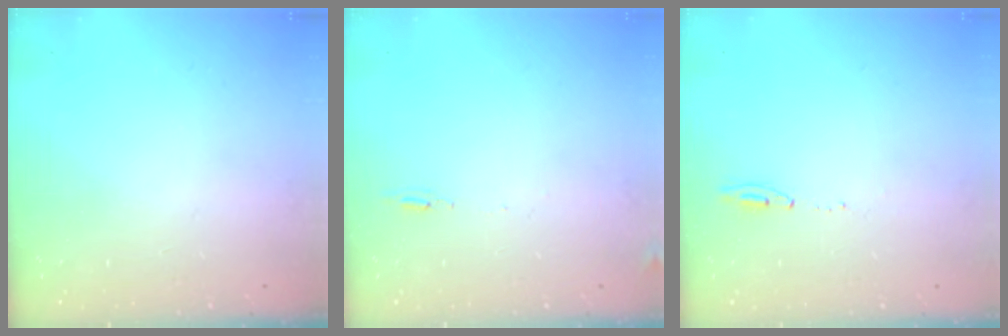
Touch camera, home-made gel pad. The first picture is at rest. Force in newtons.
{"total": 5.0, "press": 4.7, "slide": 1.7}
{"total": 6.0, "press": 5.8, "slide": 1.5}